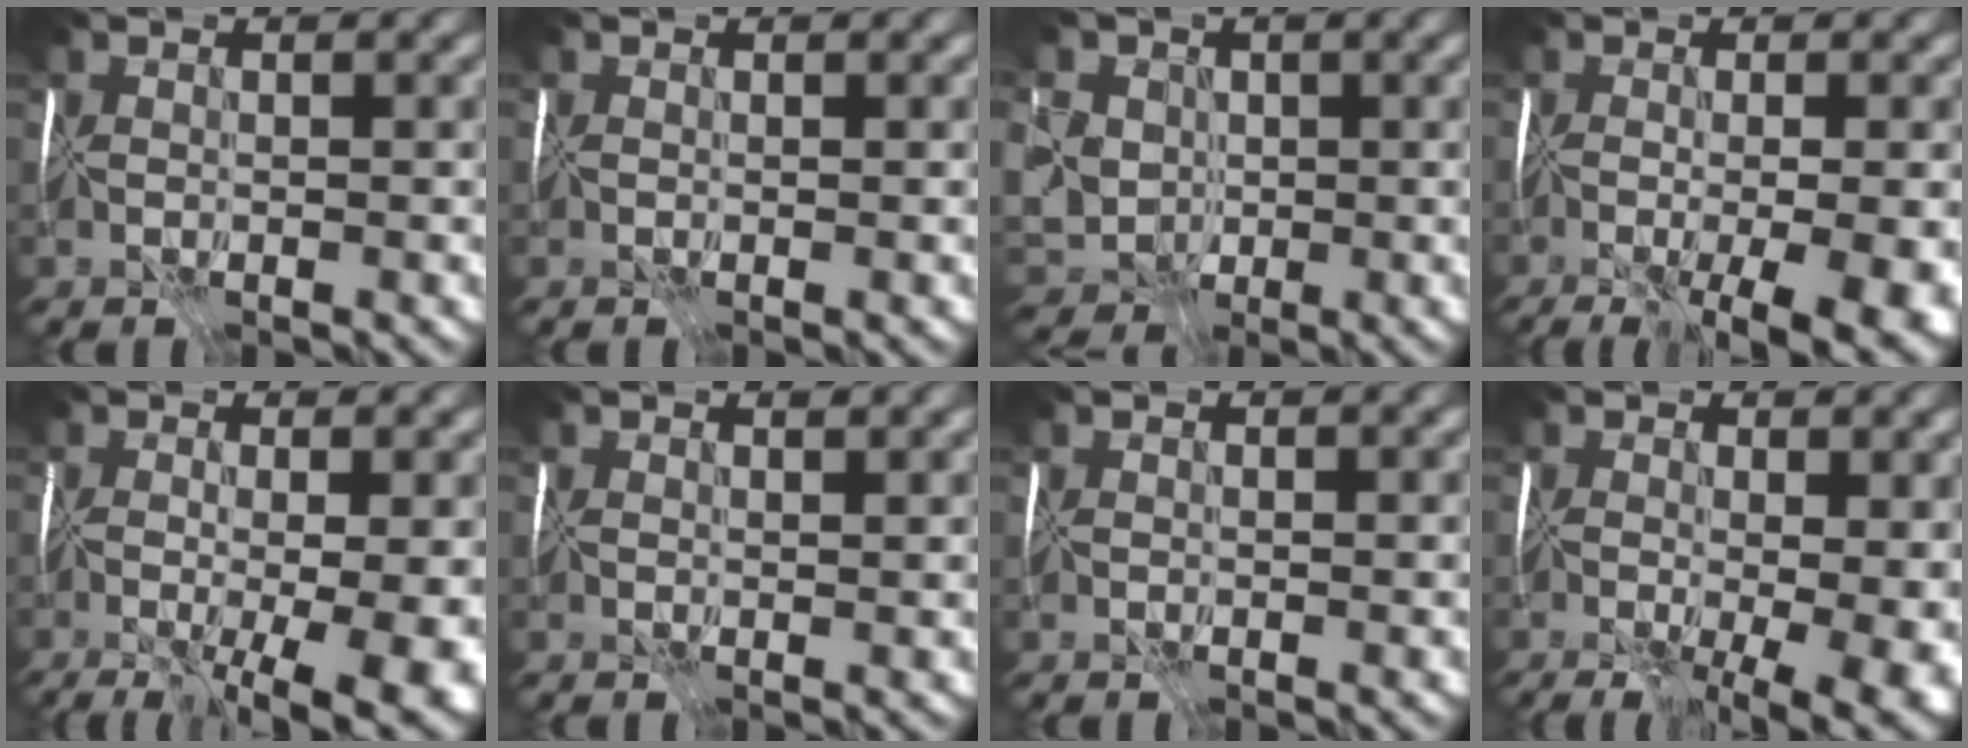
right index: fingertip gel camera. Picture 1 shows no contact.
{"total": 0.7, "force": [0.1, 0.2, 0.6], "torque": [-0.009, 0.002, 0.001]}
{"total": 7.3, "force": [0.7, 6.6, 3.1], "torque": [-0.051, 0.013, -0.017]}
{"total": 11.0, "force": [-3.9, 3.4, 9.7], "torque": [-0.143, -0.026, -0.026]}
{"total": 11.3, "force": [-2.8, 4.0, 10.2], "torque": [-0.147, -0.032, -0.013]}
{"total": 1.6, "force": [1.2, 0.4, 0.9], "torque": [-0.011, 0.007, 0.024]}
{"total": 0.0}
{"total": 11.5, "force": [-1.6, 5.5, 10.0], "torque": [-0.120, -0.027, 0.003]}